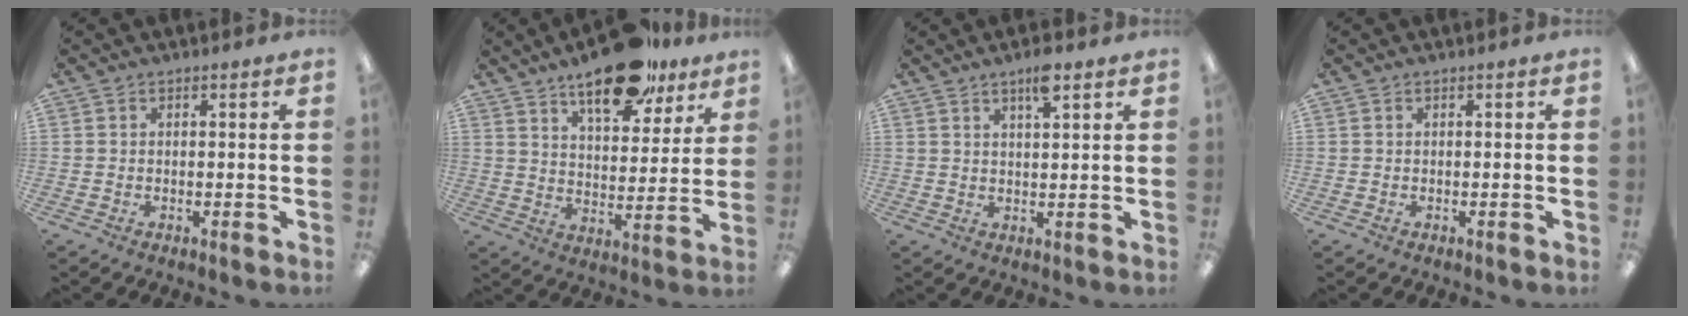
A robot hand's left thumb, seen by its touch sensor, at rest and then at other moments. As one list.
[{"total": 17.2, "force": [12.5, 7.0, 9.6], "torque": [-0.133, -0.069, 0.209]}, {"total": 4.8, "force": [3.5, 1.0, 3.2], "torque": [-0.055, -0.009, 0.057]}, {"total": 0.0}]